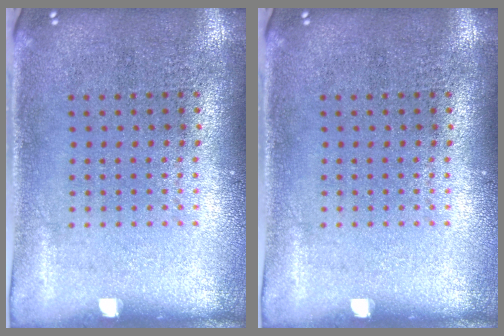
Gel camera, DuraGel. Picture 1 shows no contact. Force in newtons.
{"total": 0.0}